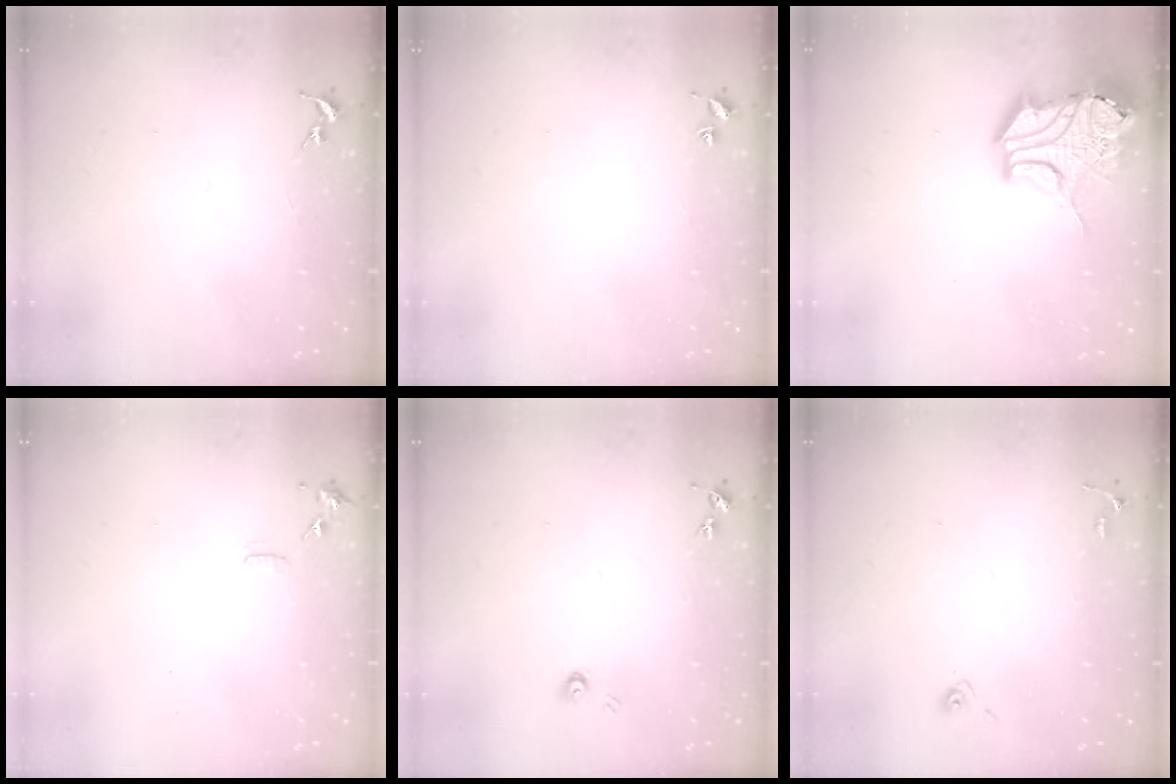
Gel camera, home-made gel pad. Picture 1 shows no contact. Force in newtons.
{"total": 1.8, "press": 1.8, "slide": 0.2}
{"total": 19.2, "press": 19.0, "slide": 3.0}
{"total": 6.8, "press": 6.7, "slide": 0.9}
{"total": 3.9, "press": 3.9, "slide": 0.5}
{"total": 4.8, "press": 4.8, "slide": 0.4}